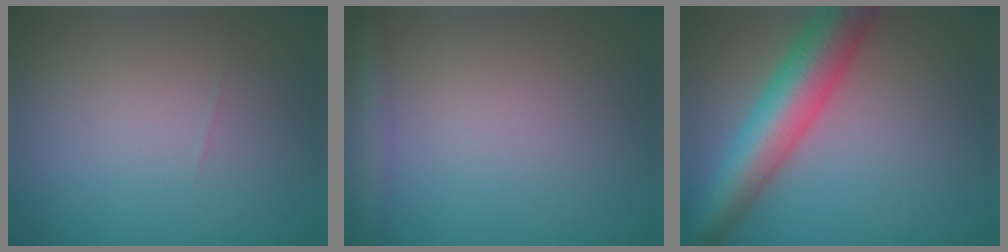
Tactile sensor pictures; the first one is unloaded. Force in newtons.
{"total": 2.1, "press": 2.1, "slide": 0.1}
{"total": 8.5, "press": 8.5, "slide": 0.2}